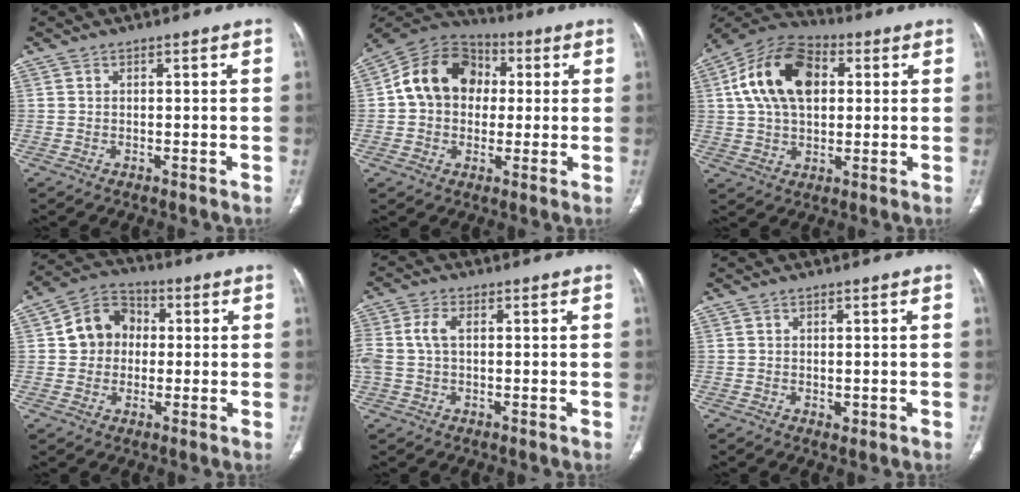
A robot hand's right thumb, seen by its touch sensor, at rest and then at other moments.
{"total": 14.6, "force": [1.8, 11.7, 8.5], "torque": [-0.120, 0.028, 0.020]}
{"total": 17.0, "force": [3.7, 10.7, 12.6], "torque": [-0.214, 0.016, 0.059]}
{"total": 9.4, "force": [0.7, 8.1, 4.6], "torque": [-0.048, 0.020, 0.003]}
{"total": 6.0, "force": [0.6, 3.7, 4.7], "torque": [-0.131, 0.018, 0.012]}
{"total": 1.0, "force": [0.0, 0.7, 0.7], "torque": [-0.009, -0.002, 0.004]}